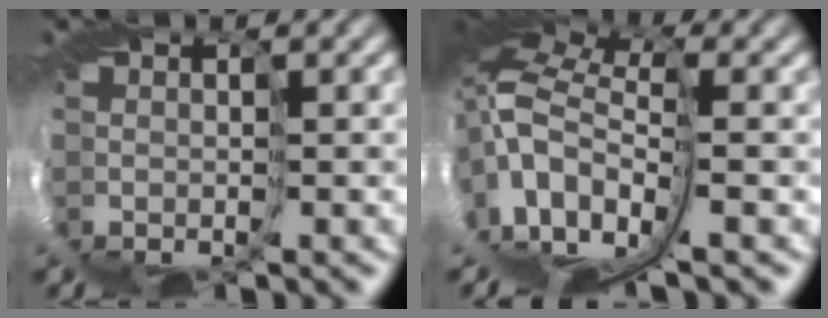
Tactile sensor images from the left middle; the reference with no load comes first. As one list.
[{"total": 10.5, "force": [-1.5, 5.7, 8.8], "torque": [-0.192, 0.001, 0.005]}]